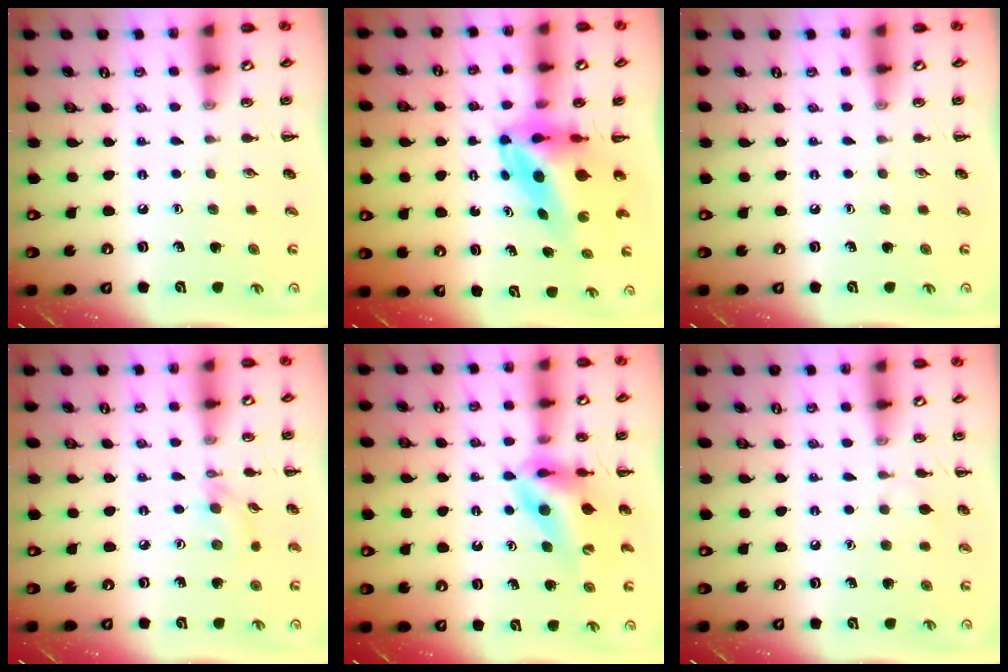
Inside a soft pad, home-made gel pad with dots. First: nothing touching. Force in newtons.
{"total": 6.7, "press": 6.4, "slide": 1.9}
{"total": 0.0}
{"total": 3.5, "press": 3.4, "slide": 1.0}
{"total": 10.9, "press": 10.3, "slide": 3.5}
{"total": 5.1, "press": 4.8, "slide": 1.5}